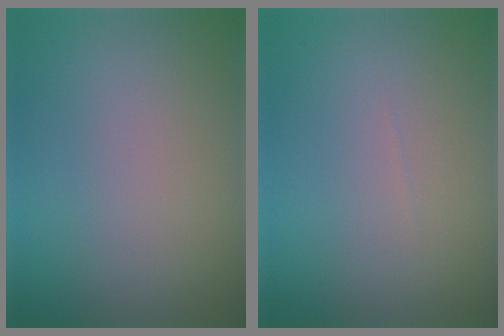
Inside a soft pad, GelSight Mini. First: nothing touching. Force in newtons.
{"total": 0.0}